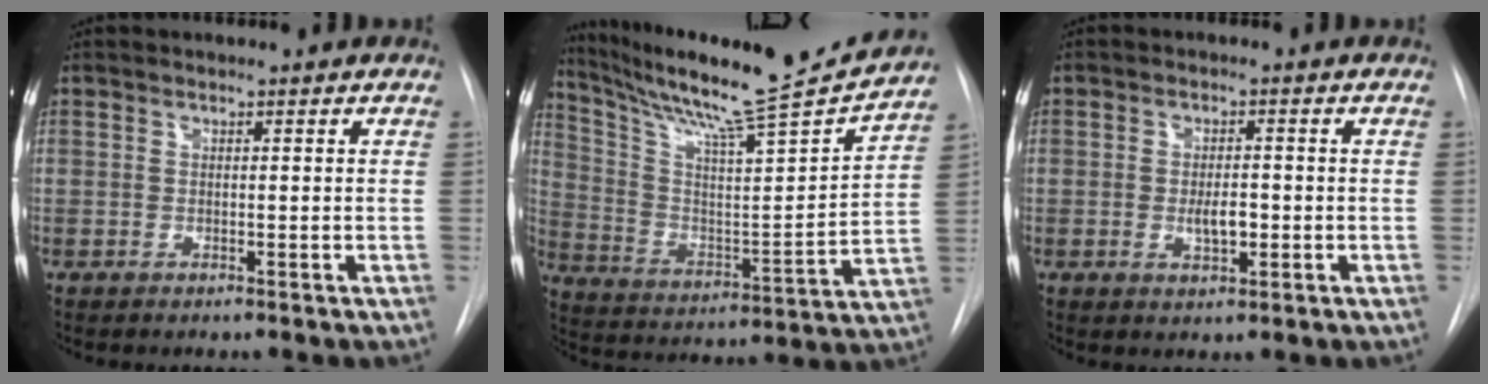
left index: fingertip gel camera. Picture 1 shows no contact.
{"total": 21.5, "force": [19.1, -0.1, 9.9], "torque": [-0.174, -0.055, 0.293]}
{"total": 3.4, "force": [-1.4, 1.4, 2.8], "torque": [-0.046, -0.005, -0.020]}